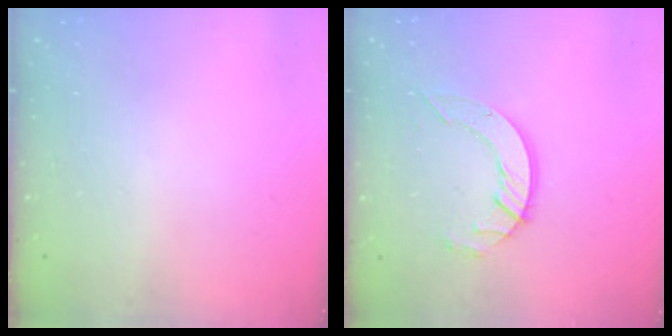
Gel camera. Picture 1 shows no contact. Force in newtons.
{"total": 8.7, "press": 8.6, "slide": 0.8}